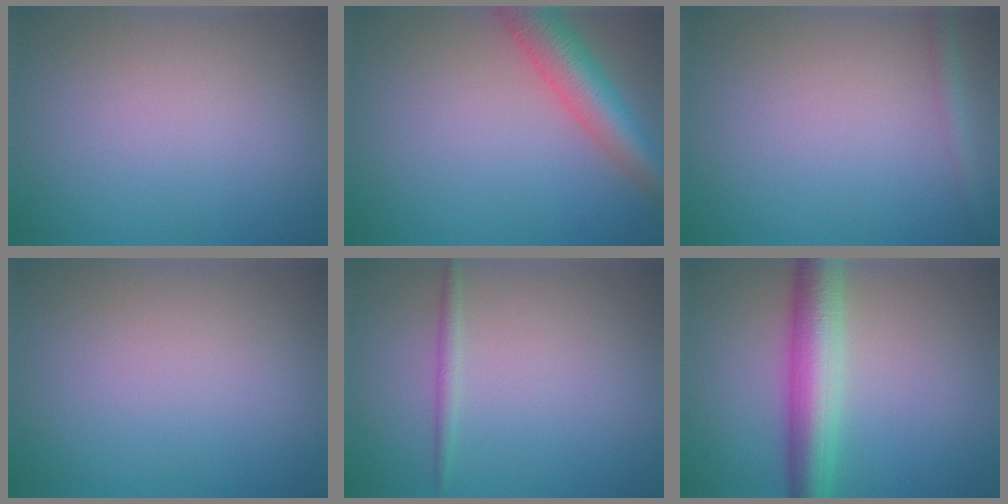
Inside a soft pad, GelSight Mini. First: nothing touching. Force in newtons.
{"total": 5.7, "press": 5.7, "slide": 0.2}
{"total": 1.5, "press": 1.5, "slide": 0.1}
{"total": 0.0}
{"total": 1.1, "press": 1.1, "slide": 0.1}
{"total": 6.3, "press": 6.3, "slide": 0.1}